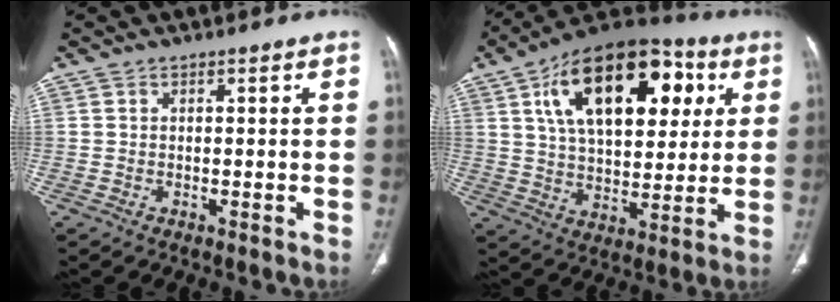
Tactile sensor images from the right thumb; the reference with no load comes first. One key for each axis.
{"total": 25.2, "fx": 8.6, "fy": 13.8, "fz": 19.2, "tx": -0.274, "ty": 0.003, "tz": 0.135}